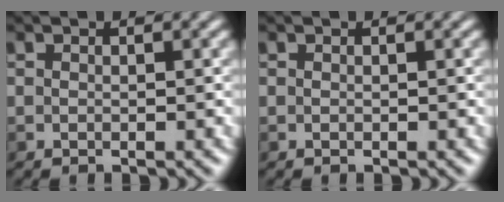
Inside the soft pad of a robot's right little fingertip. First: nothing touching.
{"total": 0.0}